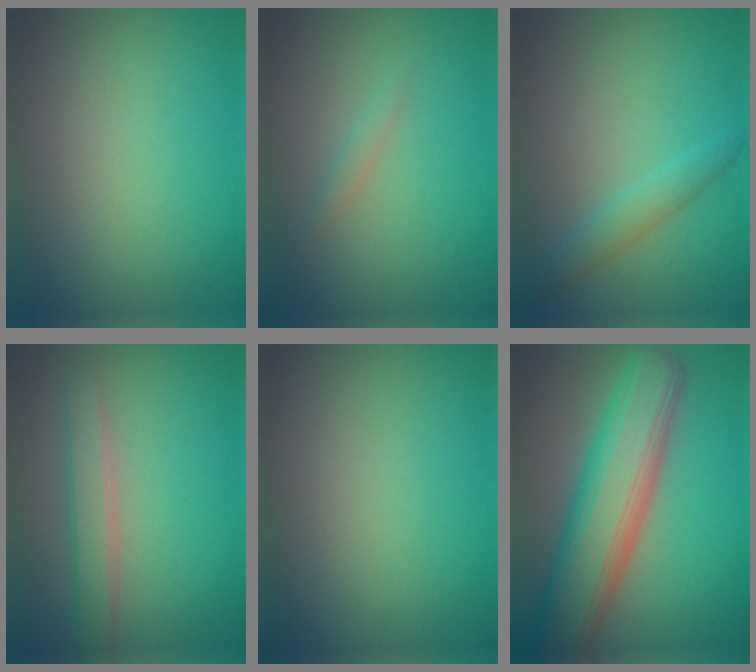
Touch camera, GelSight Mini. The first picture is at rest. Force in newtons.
{"total": 0.9, "press": 0.8, "slide": 0.0}
{"total": 2.2, "press": 2.2, "slide": 0.1}
{"total": 2.8, "press": 2.8, "slide": 0.3}
{"total": 0.0}
{"total": 10.5, "press": 10.5, "slide": 0.4}